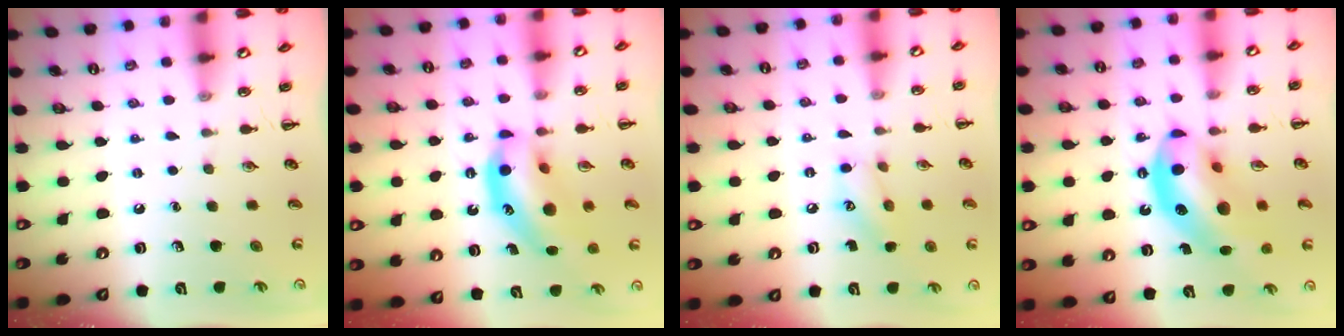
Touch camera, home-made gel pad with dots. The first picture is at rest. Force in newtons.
{"total": 13.4, "press": 13.0, "slide": 3.3}
{"total": 9.5, "press": 9.4, "slide": 1.5}
{"total": 17.2, "press": 16.7, "slide": 4.2}